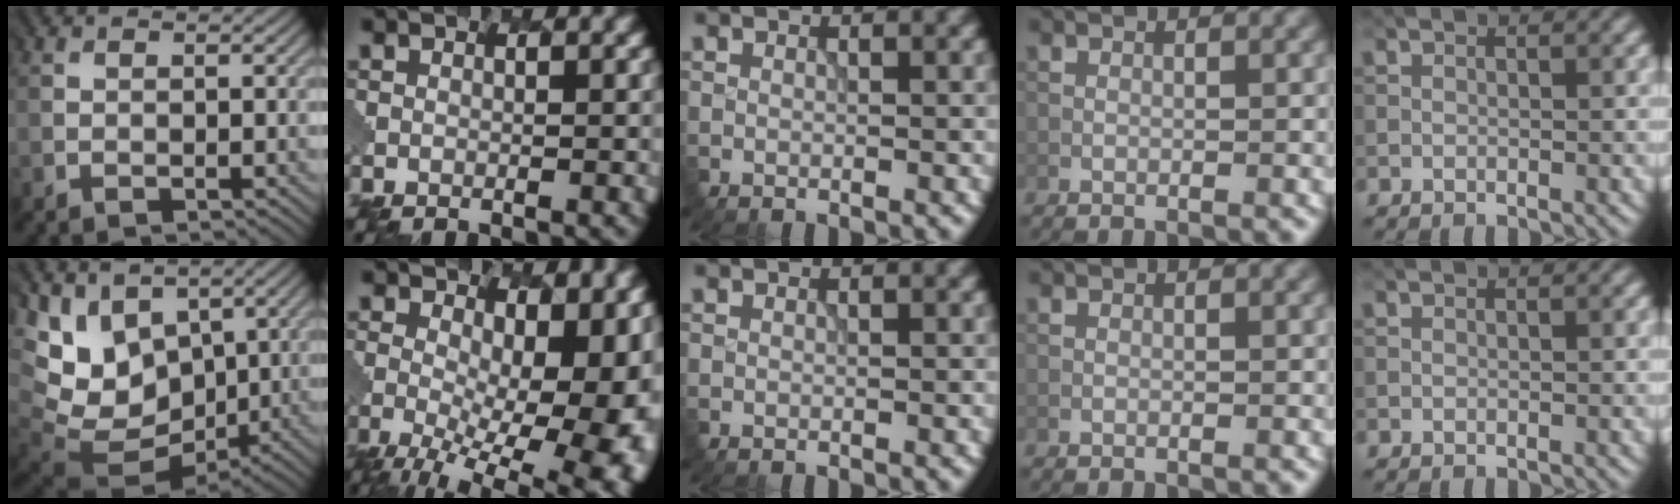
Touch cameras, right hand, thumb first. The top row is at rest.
{"thumb": {"total": 13.7, "force": [3.2, 10.3, 8.4], "torque": [-0.218, -0.011, 0.083]}, "index": {"total": 15.6, "force": [-1.5, 7.6, 13.5], "torque": [-0.183, -0.022, 0.012]}}